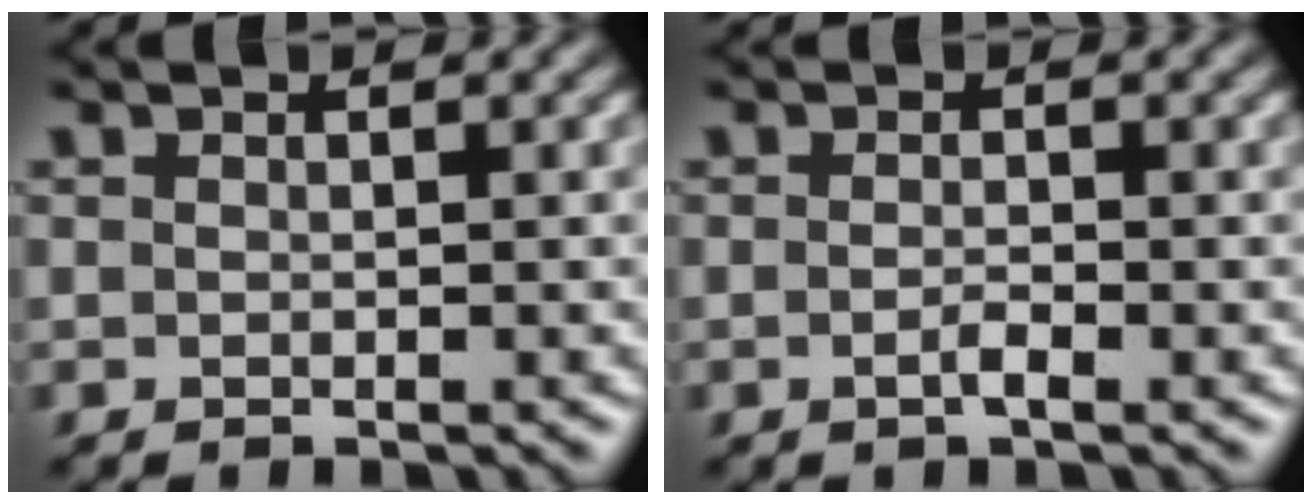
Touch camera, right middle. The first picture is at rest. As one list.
[{"total": 1.1, "force": [-0.4, 0.3, 1.0], "torque": [-0.021, -0.001, -0.009]}]